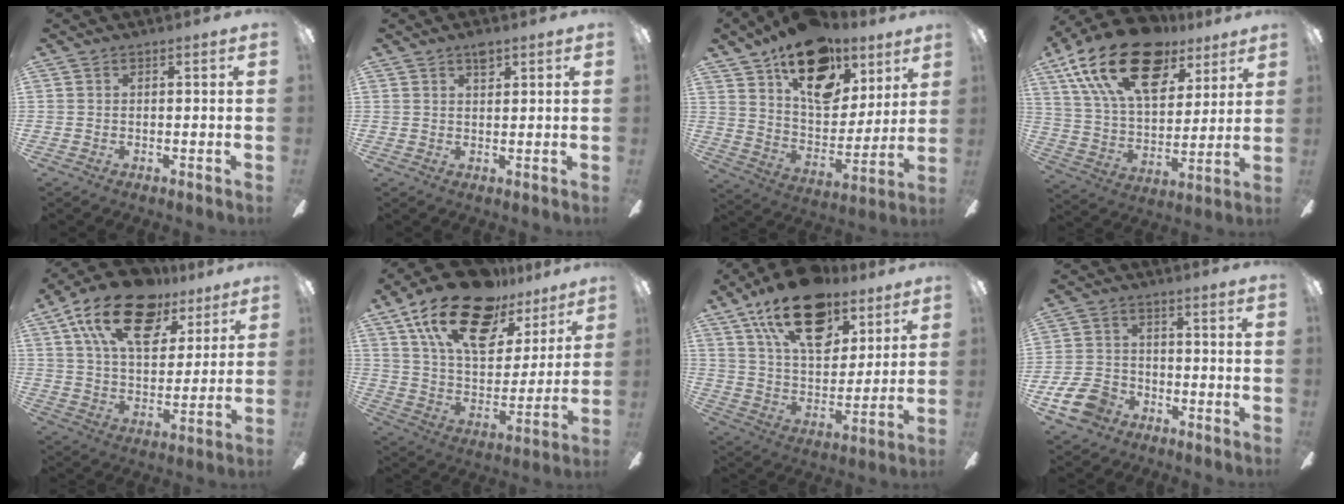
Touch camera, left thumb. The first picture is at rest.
{"total": 2.5, "force": [2.0, 0.6, 1.3], "torque": [-0.023, -0.003, 0.035]}
{"total": 22.2, "force": [13.7, 12.8, 11.9], "torque": [-0.177, -0.069, 0.243]}
{"total": 25.0, "force": [14.3, 13.0, 15.9], "torque": [-0.286, -0.067, 0.252]}
{"total": 20.6, "force": [12.2, 10.7, 12.8], "torque": [-0.216, -0.050, 0.214]}
{"total": 23.0, "force": [14.4, 11.3, 14.0], "torque": [-0.235, -0.071, 0.255]}
{"total": 21.7, "force": [13.5, 11.2, 12.7], "torque": [-0.203, -0.066, 0.237]}
{"total": 9.2, "force": [-5.2, 6.2, 4.4], "torque": [-0.105, 0.030, -0.095]}